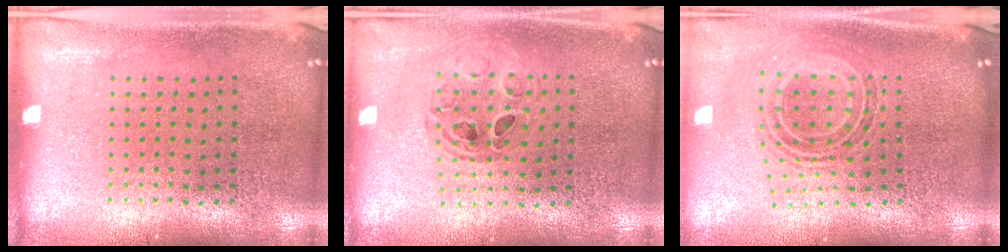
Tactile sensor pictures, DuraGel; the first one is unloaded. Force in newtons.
{"total": 0.8, "press": 0.8, "slide": 0.1}
{"total": 0.9, "press": 0.8, "slide": 0.5}